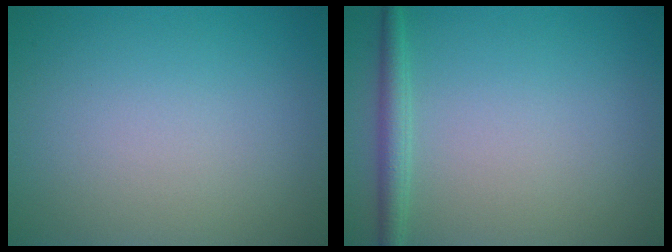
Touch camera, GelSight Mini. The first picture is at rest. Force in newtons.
{"total": 2.0, "press": 2.0, "slide": 0.1}